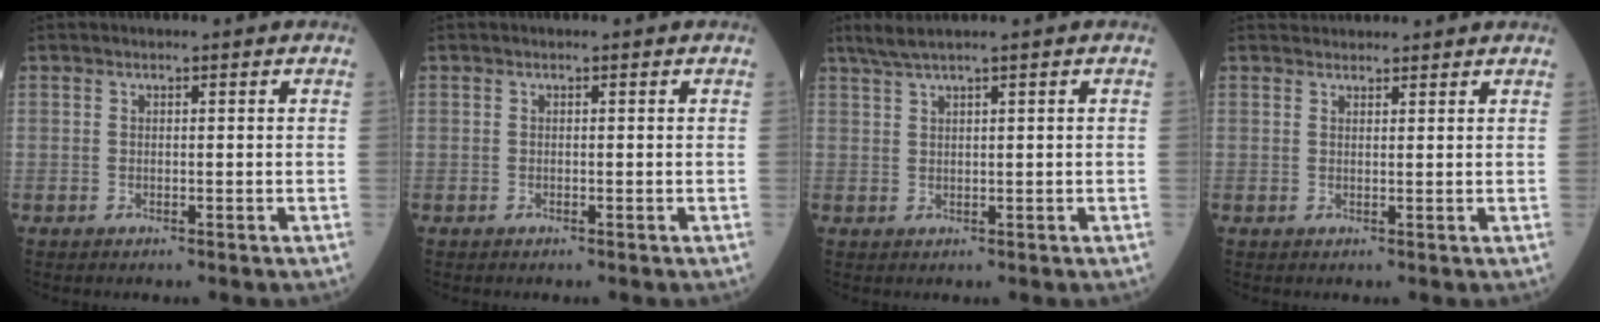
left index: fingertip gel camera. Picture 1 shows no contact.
{"total": 0.0}
{"total": 3.2, "force": [2.6, -0.6, 1.8], "torque": [-0.040, 0.014, 0.054]}
{"total": 4.7, "force": [4.6, 1.1, 0.6], "torque": [-0.006, 0.030, 0.060]}